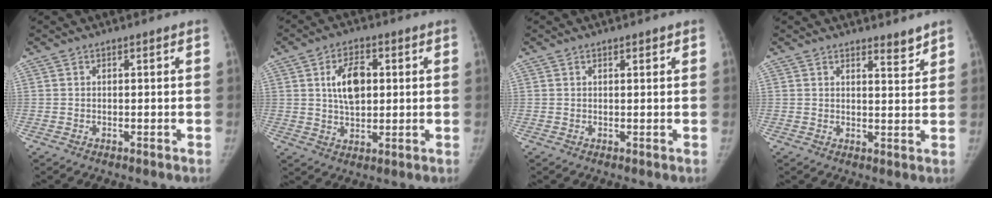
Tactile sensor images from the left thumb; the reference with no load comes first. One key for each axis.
{"total": 8.4, "fx": 1.7, "fy": 5.0, "fz": 6.5, "tx": -0.092, "ty": -0.002, "tz": 0.030}
{"total": 0.9, "fx": 0.6, "fy": 0.4, "fz": 0.6, "tx": -0.006, "ty": -0.002, "tz": 0.009}
{"total": 2.9, "fx": 2.6, "fy": 0.6, "fz": 1.1, "tx": -0.006, "ty": -0.025, "tz": 0.038}